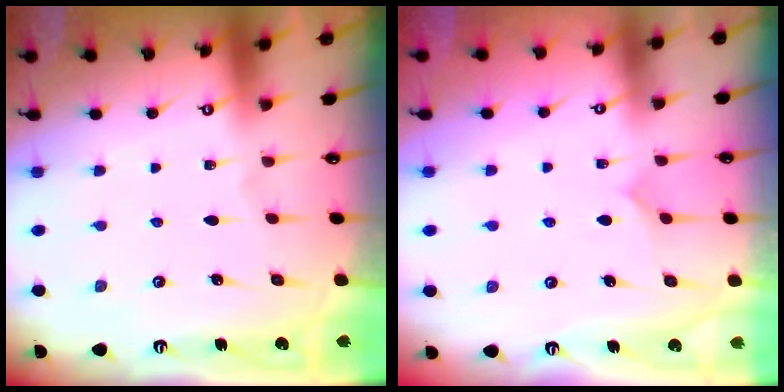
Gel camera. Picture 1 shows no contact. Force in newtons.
{"total": 3.3, "press": 3.3, "slide": 0.4}